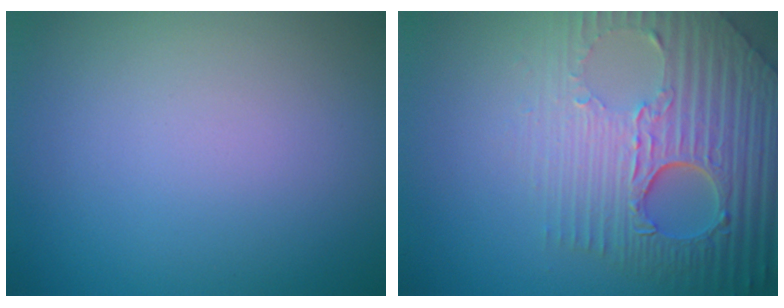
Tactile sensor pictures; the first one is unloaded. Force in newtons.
{"total": 9.1, "press": 6.2, "slide": 6.7}